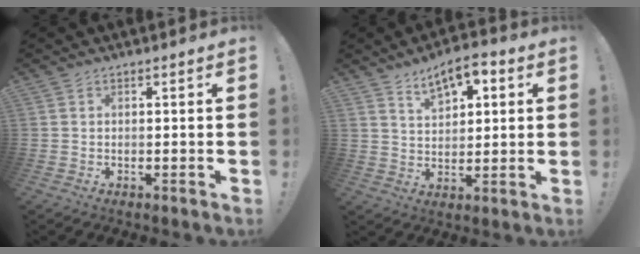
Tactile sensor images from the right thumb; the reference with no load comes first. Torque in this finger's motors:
{"motor_torque": [0.04, 0.08, 0.10, 0.24, 0.12]}